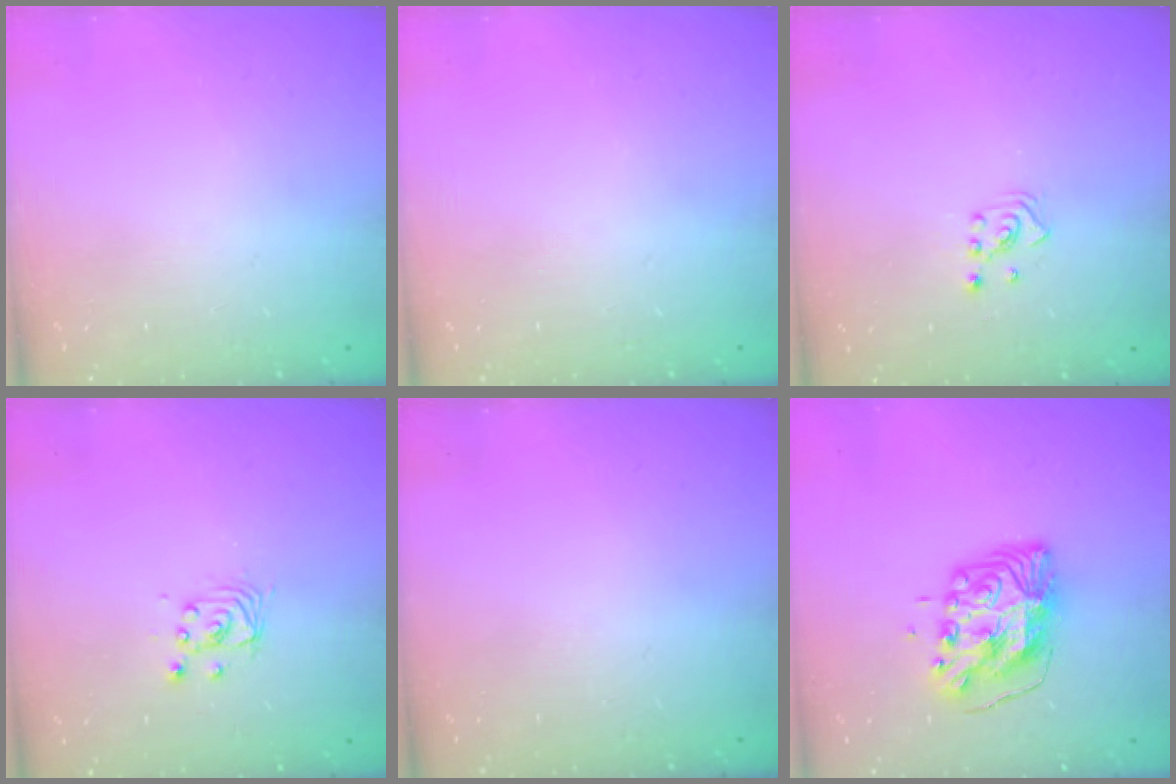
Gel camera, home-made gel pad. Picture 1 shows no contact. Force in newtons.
{"total": 0.0}
{"total": 2.1, "press": 2.1, "slide": 0.3}
{"total": 2.9, "press": 2.9, "slide": 0.0}
{"total": 0.0}
{"total": 10.5, "press": 10.4, "slide": 1.0}